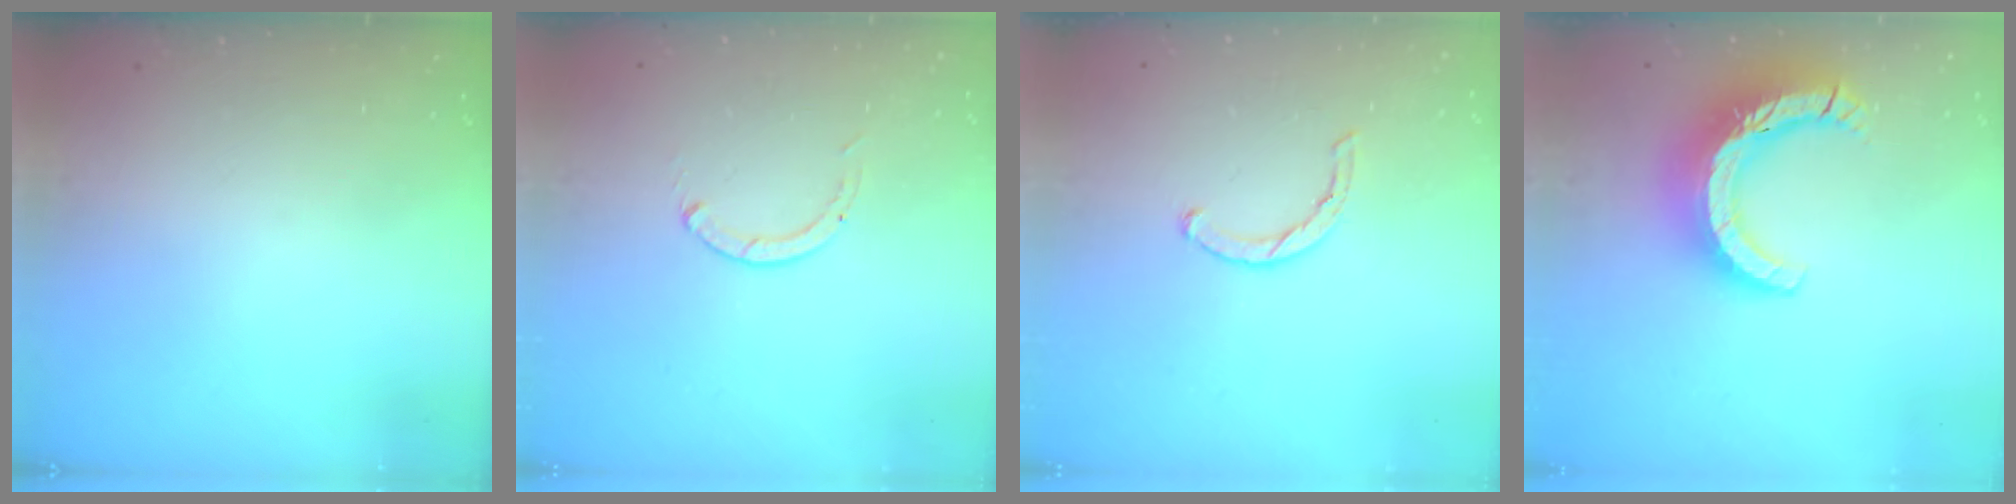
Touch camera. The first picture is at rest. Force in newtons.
{"total": 0.0}
{"total": 1.9, "press": 1.9, "slide": 0.3}
{"total": 16.1, "press": 16.0, "slide": 1.5}